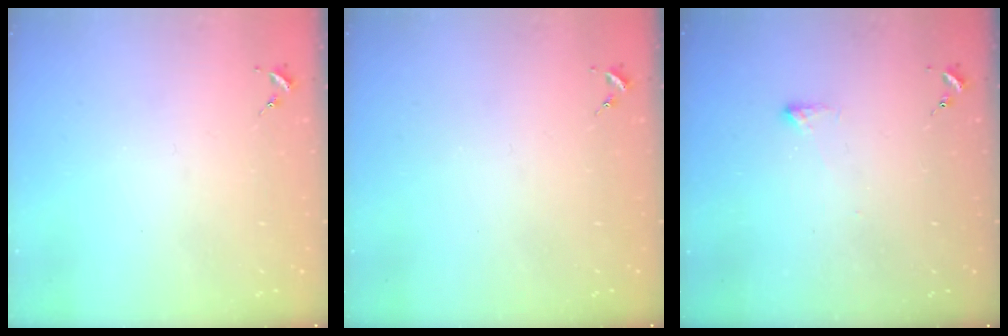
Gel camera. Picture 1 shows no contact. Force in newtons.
{"total": 0.0}
{"total": 2.7, "press": 2.6, "slide": 0.5}